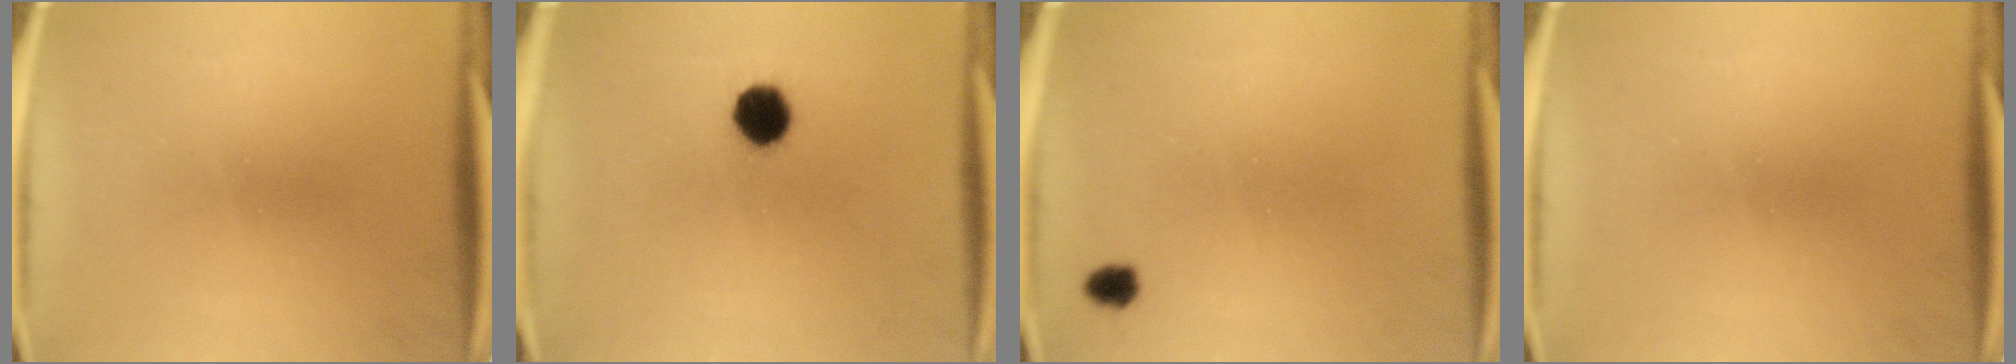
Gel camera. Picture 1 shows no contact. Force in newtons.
{"total": 6.9}
{"total": 1.8}
{"total": 0.0}